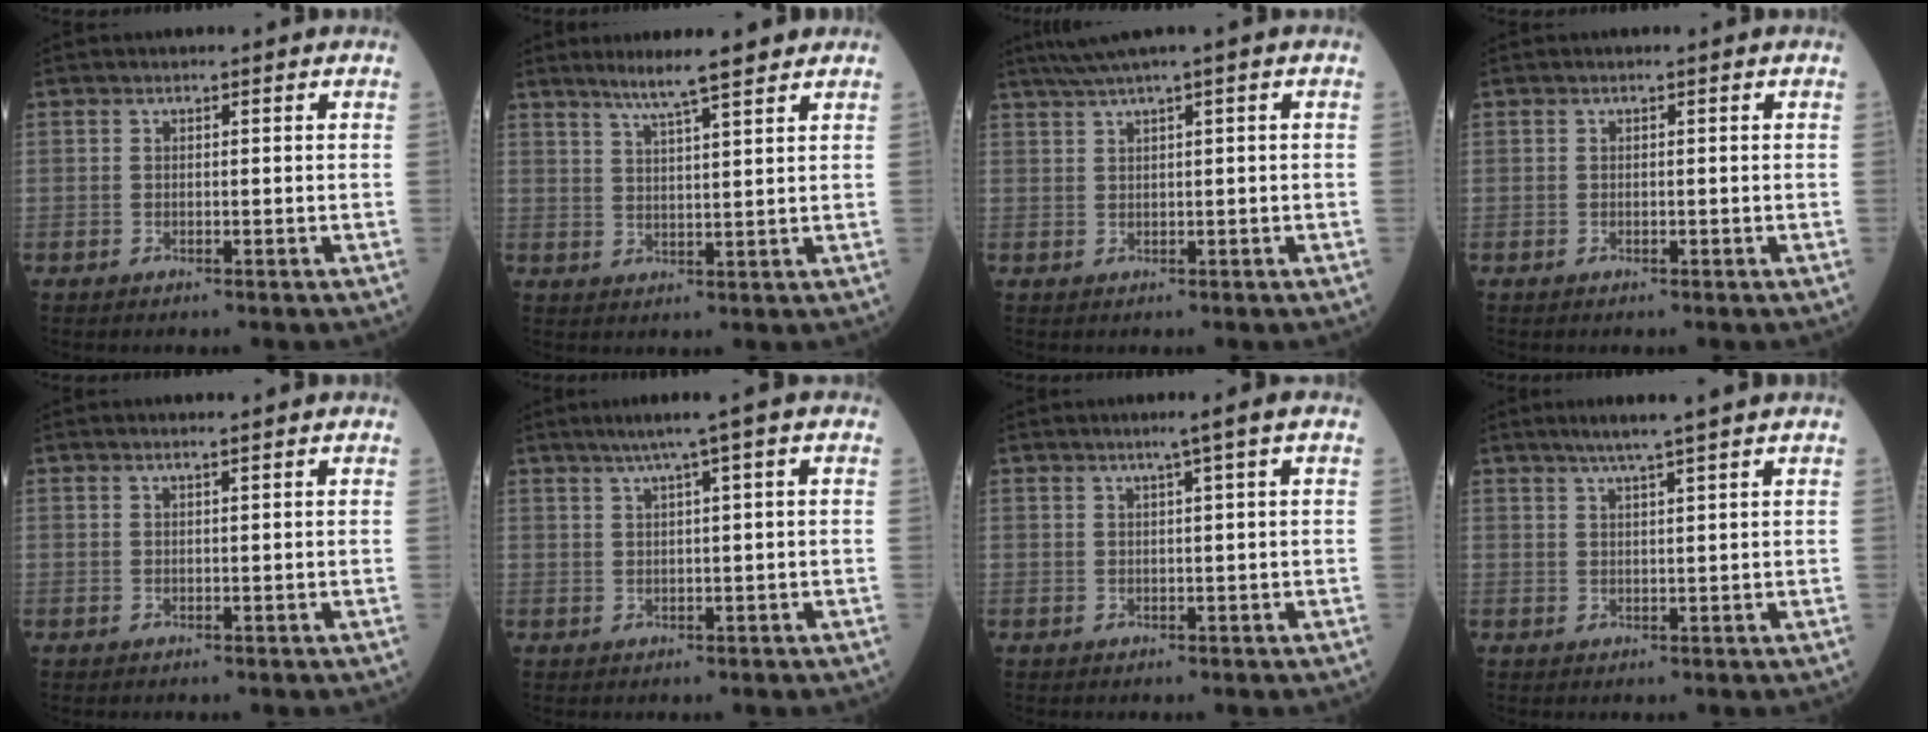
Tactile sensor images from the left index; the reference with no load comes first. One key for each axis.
{"total": 7.6, "fx": 5.9, "fy": -0.1, "fz": 4.7, "tx": -0.076, "ty": 0.010, "tz": 0.096}
{"total": 3.8, "fx": 2.3, "fy": -0.7, "fz": 3.0, "tx": -0.063, "ty": 0.016, "tz": 0.048}
{"total": 0.0}
{"total": 0.6, "fx": 0.4, "fy": -0.2, "fz": 0.4, "tx": -0.017, "ty": -0.006, "tz": 0.015}
{"total": 4.9, "fx": 2.5, "fy": -0.5, "fz": 4.2, "tx": -0.071, "ty": 0.016, "tz": 0.044}
{"total": 2.4, "fx": 1.1, "fy": -0.8, "fz": 2.0, "tx": -0.033, "ty": -0.002, "tz": 0.021}
{"total": 4.5, "fx": 3.3, "fy": -1.1, "fz": 2.8, "tx": -0.046, "ty": 0.004, "tz": 0.059}